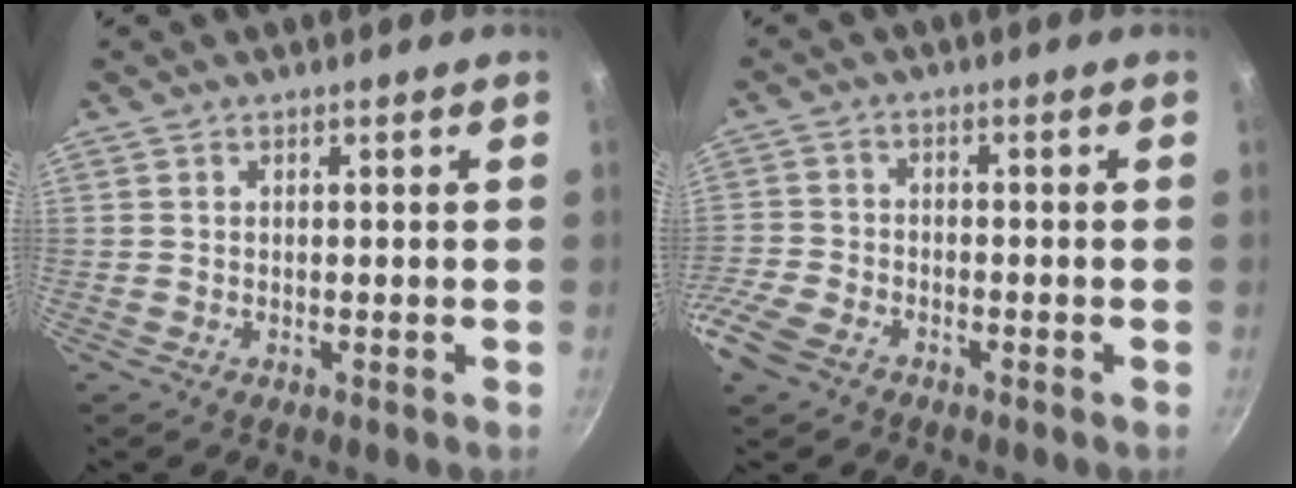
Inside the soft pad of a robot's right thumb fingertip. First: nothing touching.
{"total": 8.5, "force": [-4.9, 5.3, 4.5], "torque": [-0.110, 0.018, -0.112]}